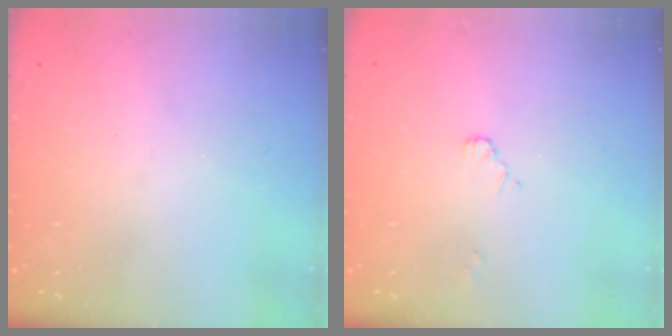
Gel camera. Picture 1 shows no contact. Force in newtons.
{"total": 2.0, "press": 1.9, "slide": 0.3}